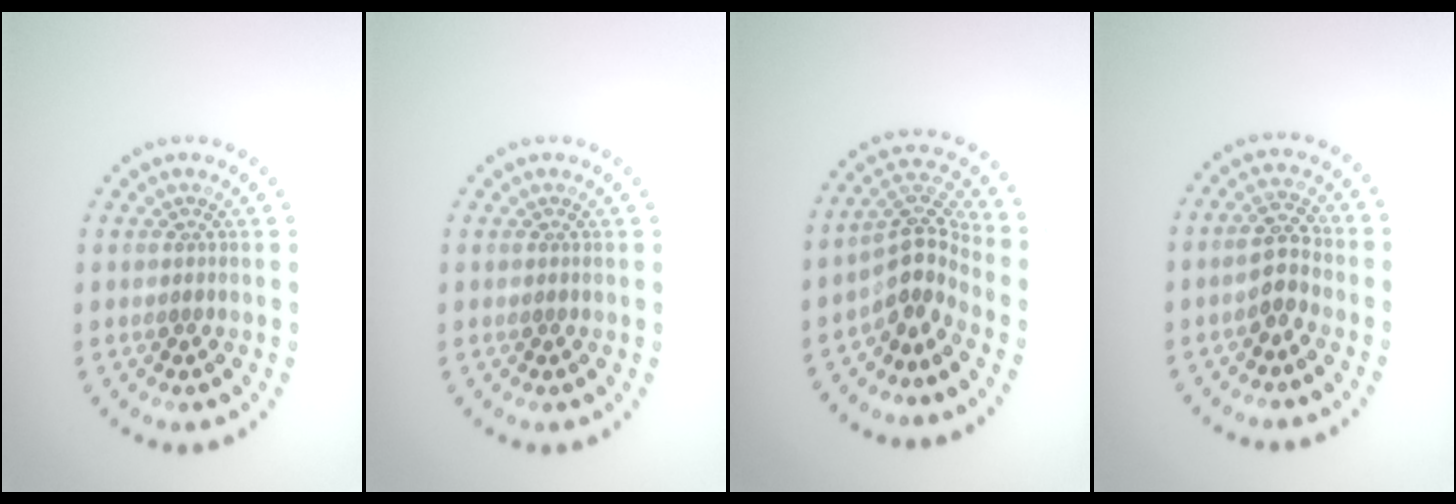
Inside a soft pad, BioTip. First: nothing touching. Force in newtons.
{"total": 0.0}
{"total": 3.8, "press": 2.9, "slide": 2.4}
{"total": 2.7, "press": 2.5, "slide": 0.8}